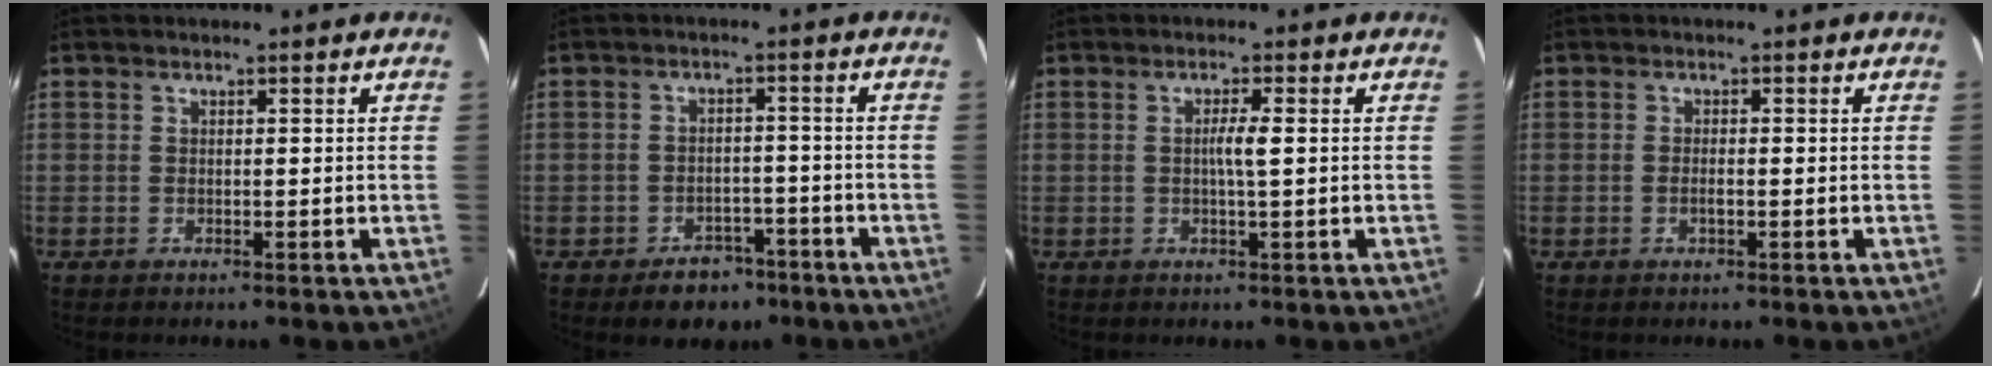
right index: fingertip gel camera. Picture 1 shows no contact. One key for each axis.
{"total": 5.8, "fx": -3.9, "fy": 3.6, "fz": 2.3, "tx": -0.030, "ty": 0.007, "tz": -0.052}
{"total": 2.4, "fx": 0.1, "fy": -0.3, "fz": 2.4, "tx": -0.044, "ty": 0.000, "tz": -0.001}
{"total": 1.3, "fx": -0.4, "fy": 0.3, "fz": 1.2, "tx": -0.026, "ty": 0.001, "tz": -0.008}